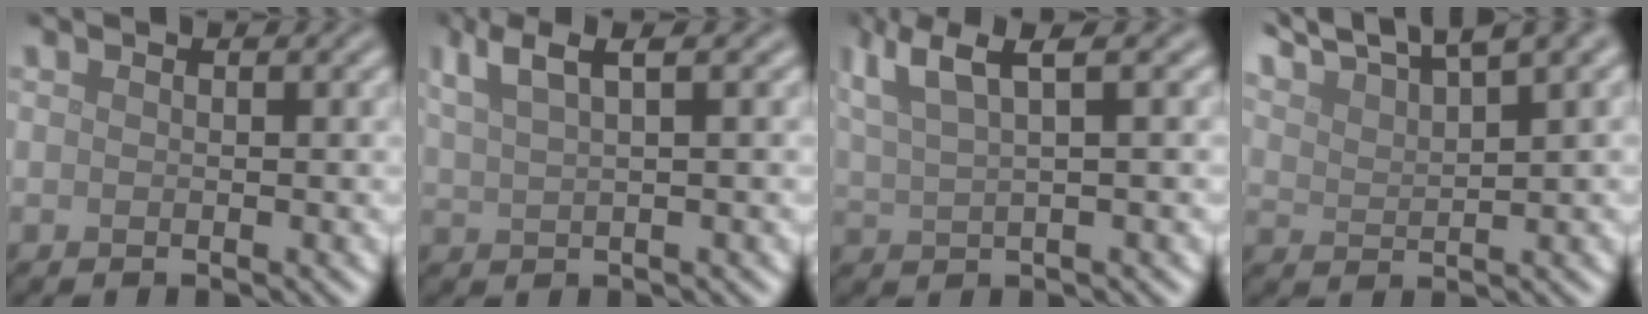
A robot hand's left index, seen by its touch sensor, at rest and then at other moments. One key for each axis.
{"total": 4.2, "fx": 2.7, "fy": 1.0, "fz": 3.1, "tx": -0.053, "ty": 0.015, "tz": 0.051}
{"total": 5.9, "fx": 3.6, "fy": 1.3, "fz": 4.5, "tx": -0.081, "ty": 0.019, "tz": 0.069}
{"total": 8.3, "fx": 7.0, "fy": 1.5, "fz": 4.2, "tx": -0.075, "ty": 0.023, "tz": 0.104}